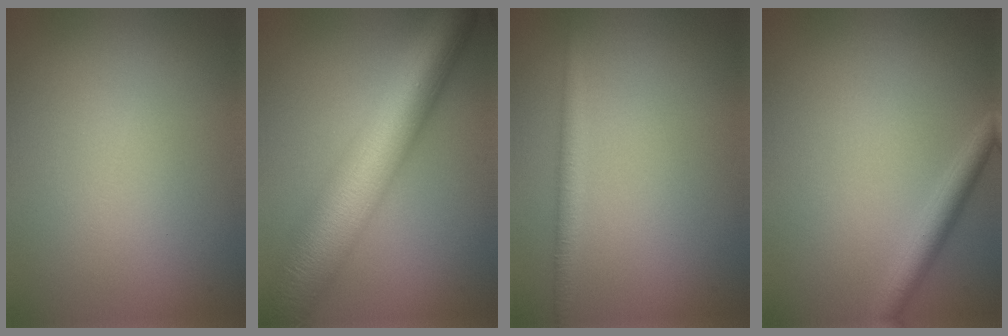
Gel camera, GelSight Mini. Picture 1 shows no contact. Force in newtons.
{"total": 11.6, "press": 11.6, "slide": 0.4}
{"total": 1.7, "press": 1.7, "slide": 0.1}
{"total": 2.3, "press": 2.3, "slide": 0.2}